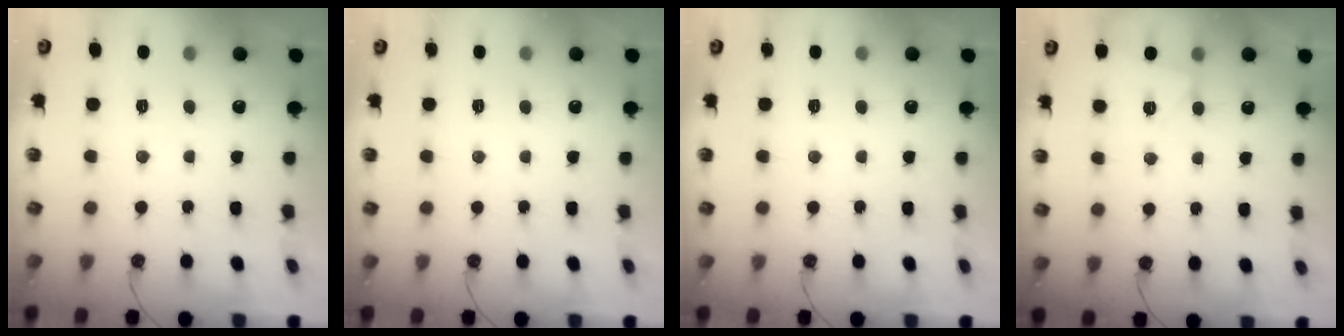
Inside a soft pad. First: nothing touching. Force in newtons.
{"total": 0.0}
{"total": 0.0}
{"total": 3.3, "press": 3.2, "slide": 1.0}